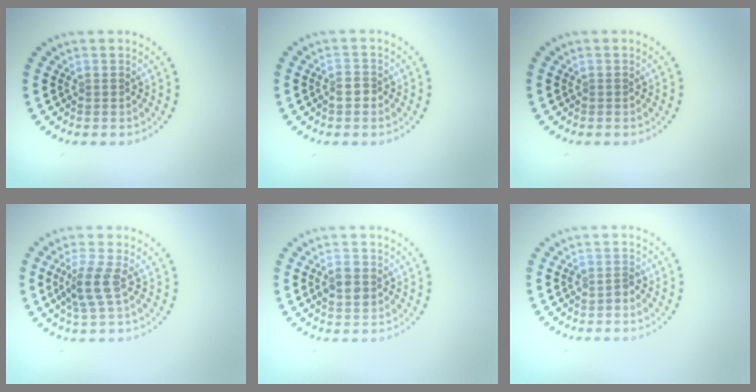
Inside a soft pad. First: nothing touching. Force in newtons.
{"total": 1.4, "press": 1.2, "slide": 0.7}
{"total": 0.0}
{"total": 2.8, "press": 2.5, "slide": 1.3}
{"total": 2.7, "press": 2.7, "slide": 0.0}
{"total": 1.1, "press": 0.8, "slide": 0.7}